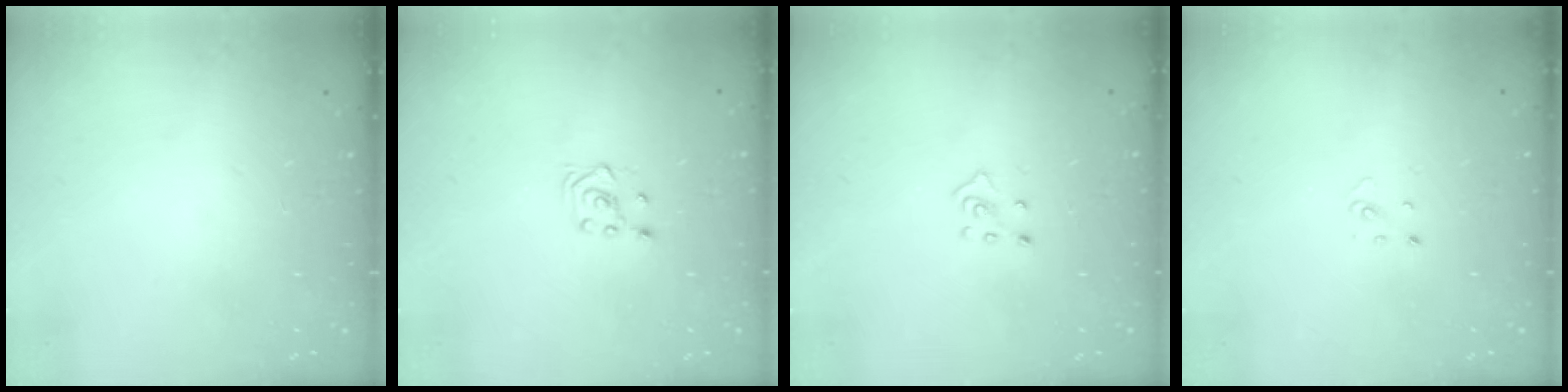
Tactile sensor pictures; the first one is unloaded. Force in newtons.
{"total": 3.0, "press": 2.9, "slide": 0.9}
{"total": 3.7, "press": 3.6, "slide": 0.4}
{"total": 1.9, "press": 1.9, "slide": 0.2}